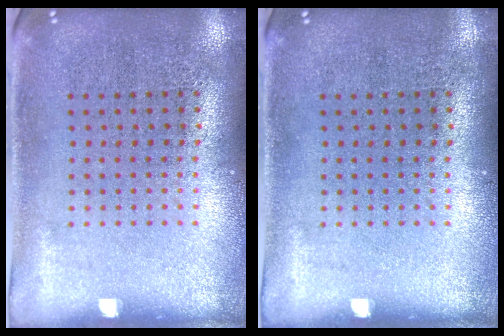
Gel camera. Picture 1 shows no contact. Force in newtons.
{"total": 0.0}